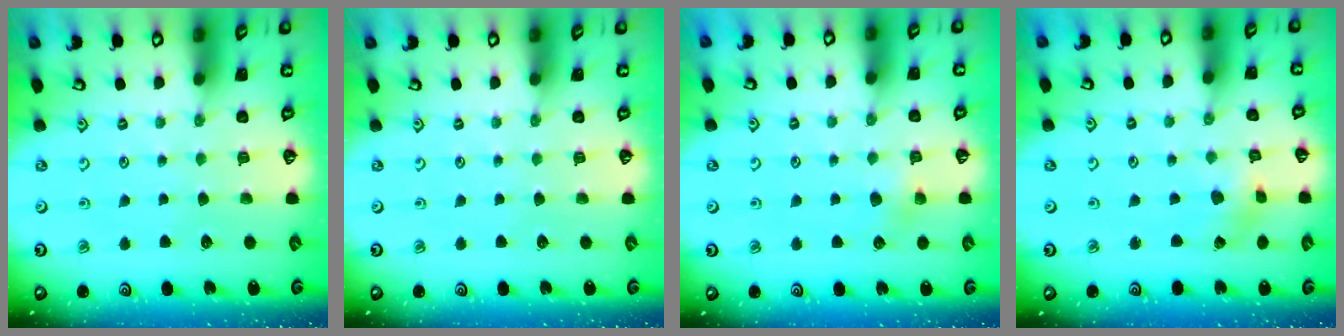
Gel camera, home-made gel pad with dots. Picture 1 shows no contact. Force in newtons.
{"total": 0.0}
{"total": 3.4, "press": 3.4, "slide": 0.3}
{"total": 1.4, "press": 1.4, "slide": 0.2}